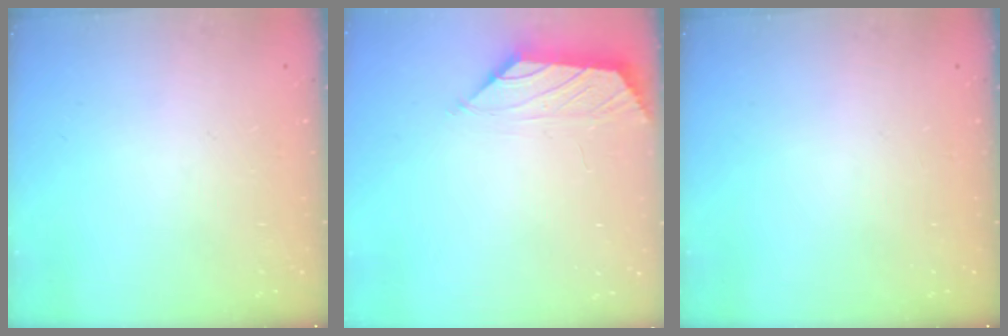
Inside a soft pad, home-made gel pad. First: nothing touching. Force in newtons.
{"total": 0.9, "press": 0.7, "slide": 0.5}
{"total": 0.0}